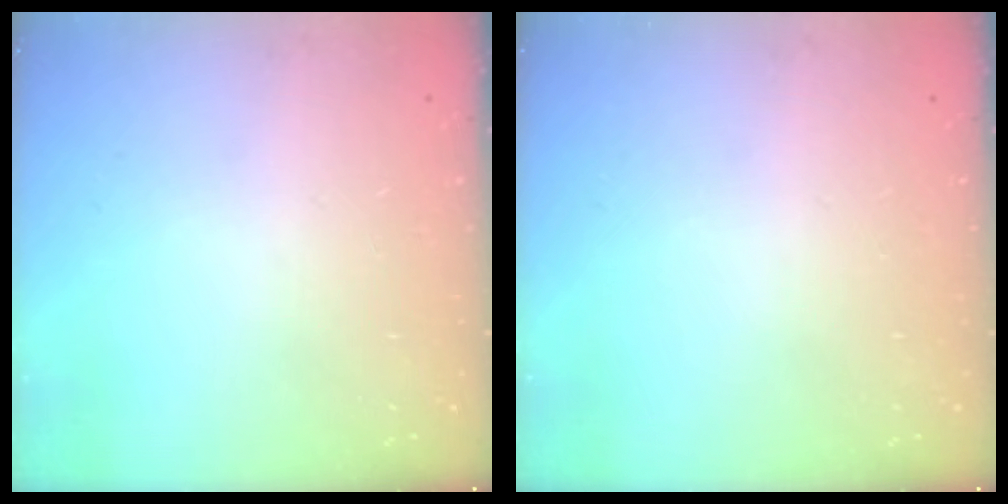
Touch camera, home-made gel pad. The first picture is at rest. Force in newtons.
{"total": 0.0}